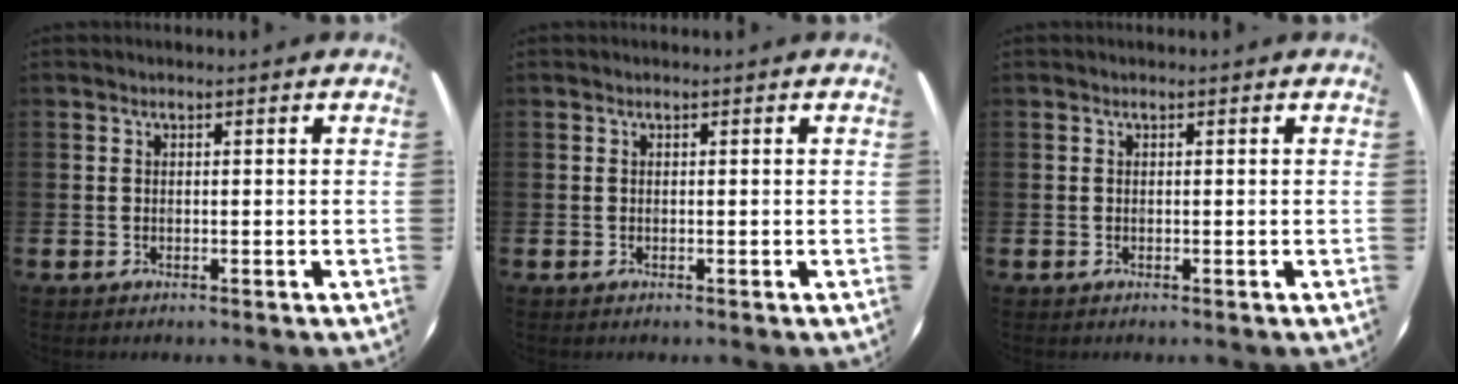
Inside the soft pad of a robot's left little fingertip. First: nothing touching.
{"total": 0.0}
{"total": 0.0}